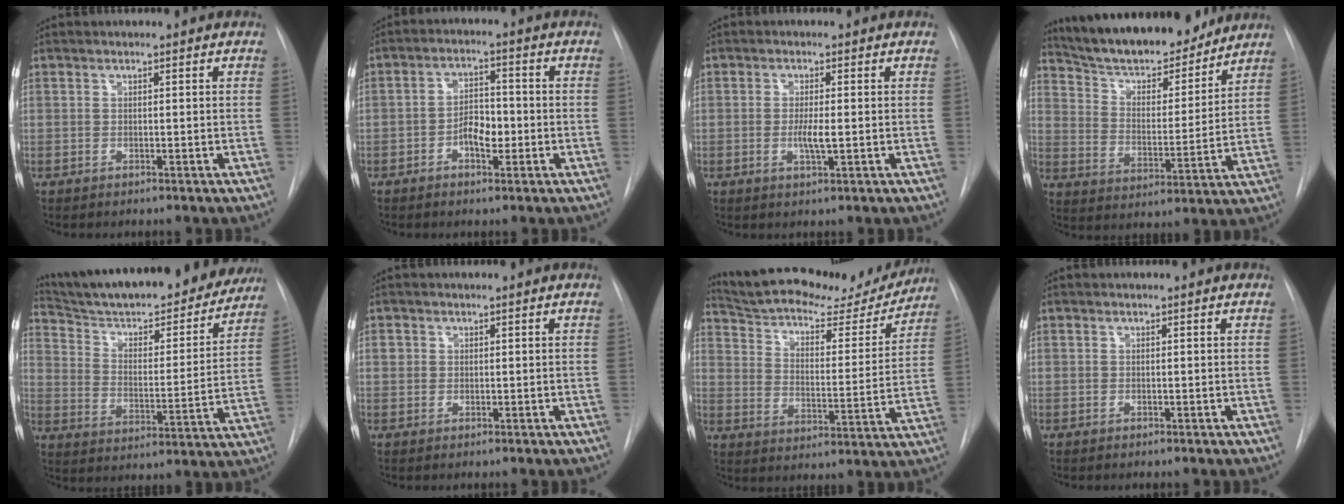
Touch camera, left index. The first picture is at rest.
{"total": 4.5, "force": [-1.9, 2.3, 3.5], "torque": [-0.059, 0.004, -0.033]}
{"total": 2.9, "force": [-0.7, 0.3, 2.8], "torque": [-0.055, -0.011, -0.012]}
{"total": 18.5, "force": [16.5, 4.3, 7.0], "torque": [-0.112, -0.005, 0.259]}
{"total": 26.0, "force": [23.5, 4.8, 10.0], "torque": [-0.159, -0.035, 0.324]}
{"total": 1.2, "force": [0.4, 1.2, 0.2], "torque": [0.003, 0.009, 0.005]}
{"total": 21.7, "force": [19.5, 5.8, 7.5], "torque": [-0.125, -0.016, 0.270]}
{"total": 0.0}